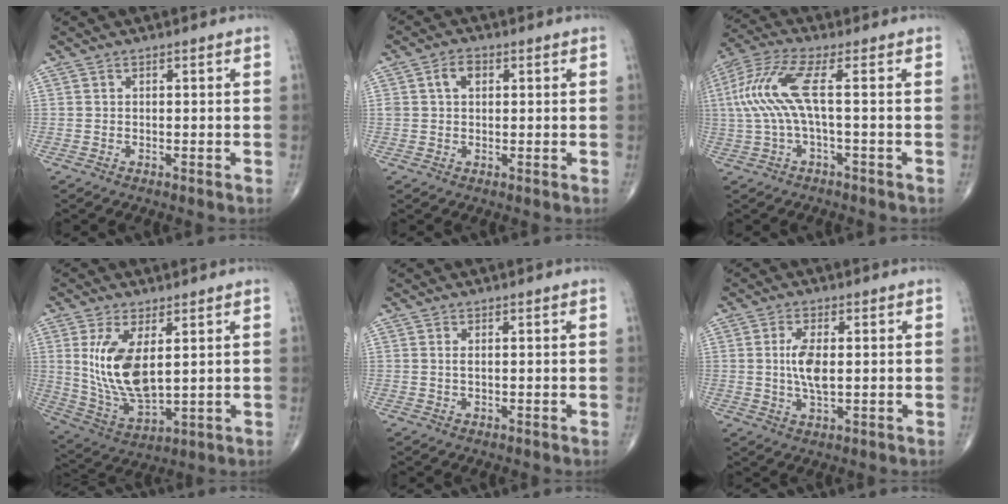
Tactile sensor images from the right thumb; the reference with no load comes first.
{"total": 3.5, "force": [1.1, 2.4, 2.4], "torque": [-0.039, 0.008, 0.019]}
{"total": 10.0, "force": [0.4, 2.0, 9.8], "torque": [-0.256, 0.030, 0.004]}
{"total": 13.0, "force": [2.9, 5.9, 11.2], "torque": [-0.218, -0.023, 0.074]}
{"total": 0.8, "force": [0.2, 0.2, 0.7], "torque": [-0.018, 0.000, 0.006]}
{"total": 5.9, "force": [0.5, 2.3, 5.4], "torque": [-0.110, -0.008, 0.009]}